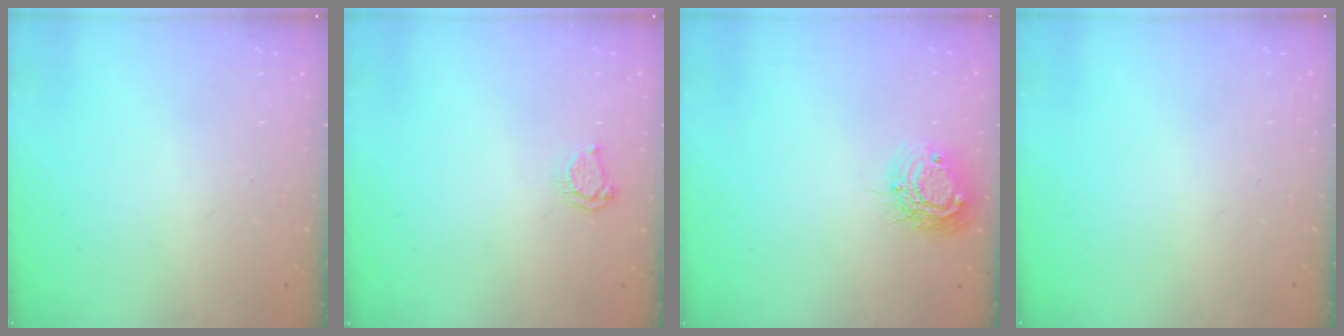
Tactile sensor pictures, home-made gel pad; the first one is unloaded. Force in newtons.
{"total": 4.4, "press": 4.3, "slide": 0.5}
{"total": 9.4, "press": 9.4, "slide": 0.7}
{"total": 0.0}